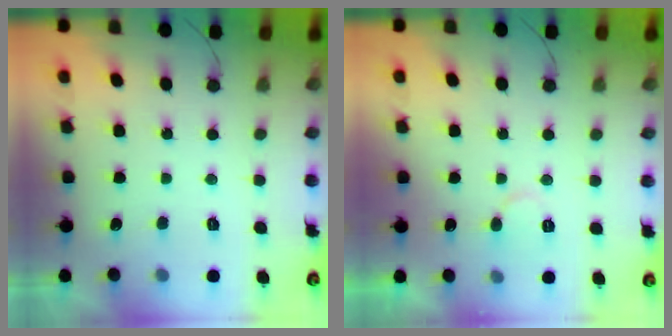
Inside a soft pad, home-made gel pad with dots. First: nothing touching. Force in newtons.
{"total": 6.1, "press": 6.1, "slide": 0.5}